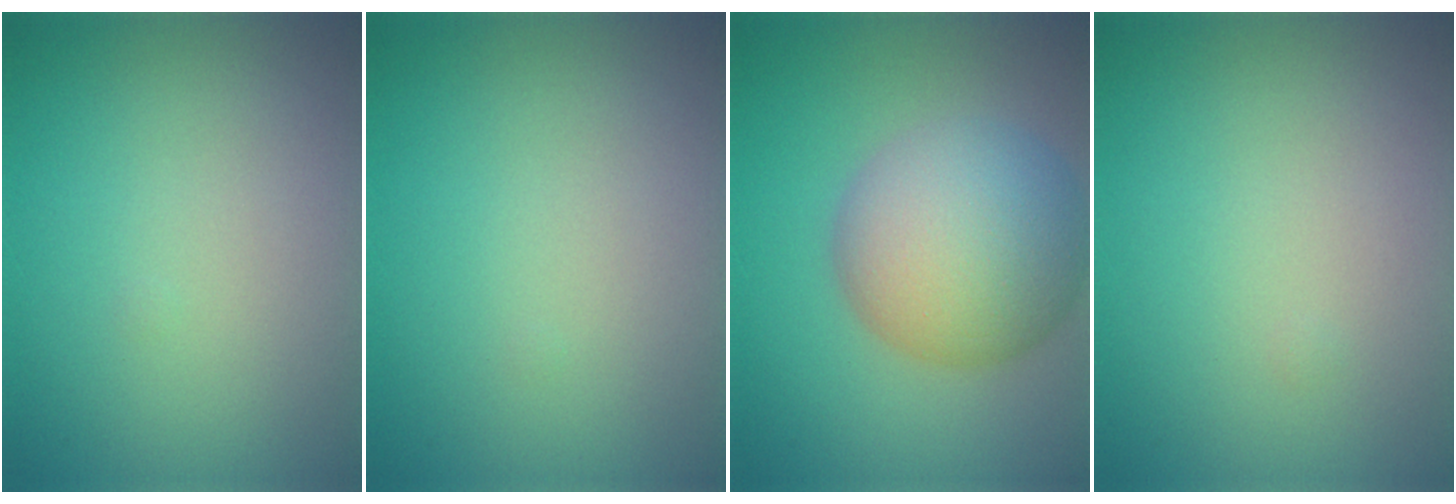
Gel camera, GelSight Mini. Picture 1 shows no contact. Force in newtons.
{"total": 0.0}
{"total": 9.0, "press": 9.0, "slide": 0.6}
{"total": 0.0}